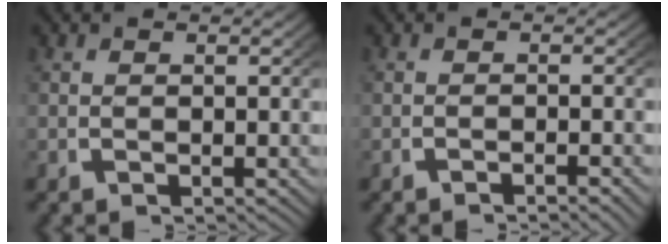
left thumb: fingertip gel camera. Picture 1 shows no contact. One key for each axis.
{"total": 2.0, "fx": -1.6, "fy": 0.4, "fz": 1.0, "tx": -0.013, "ty": 0.003, "tz": -0.028}